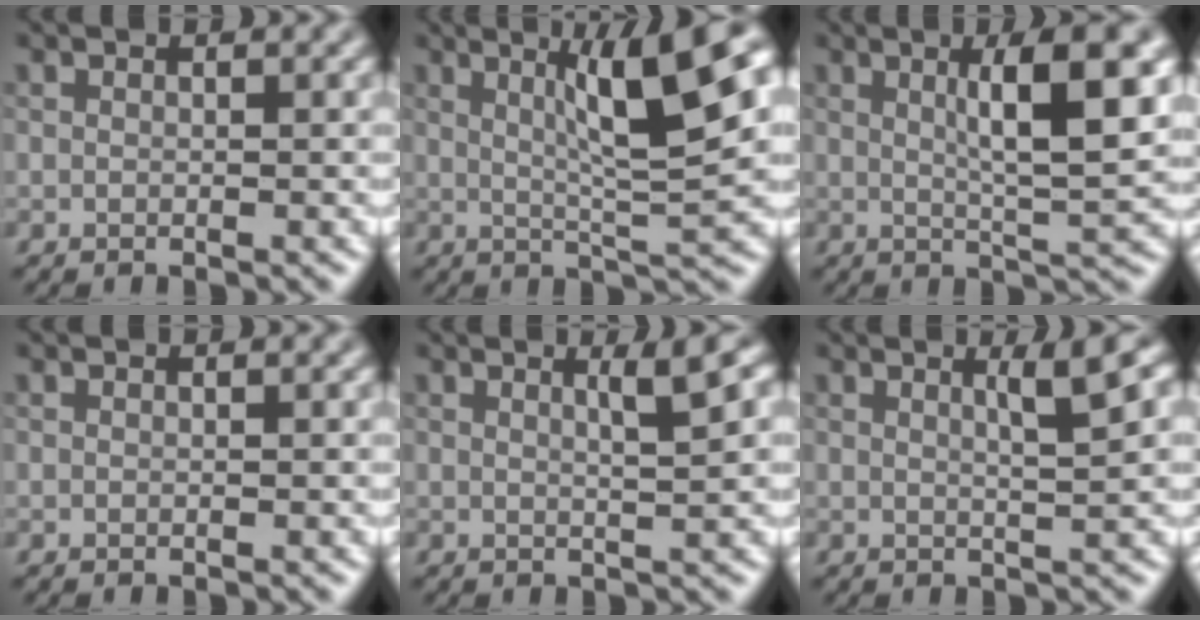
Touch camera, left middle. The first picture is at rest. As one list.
[{"total": 9.2, "force": [2.9, 1.5, 8.6], "torque": [-0.117, 0.012, 0.048]}, {"total": 7.2, "force": [1.8, 1.4, 6.8], "torque": [-0.093, 0.004, 0.029]}, {"total": 0.0}, {"total": 2.5, "force": [1.0, 0.4, 2.3], "torque": [-0.026, 0.006, 0.013]}, {"total": 2.8, "force": [1.1, 0.4, 2.6], "torque": [-0.031, 0.006, 0.016]}]